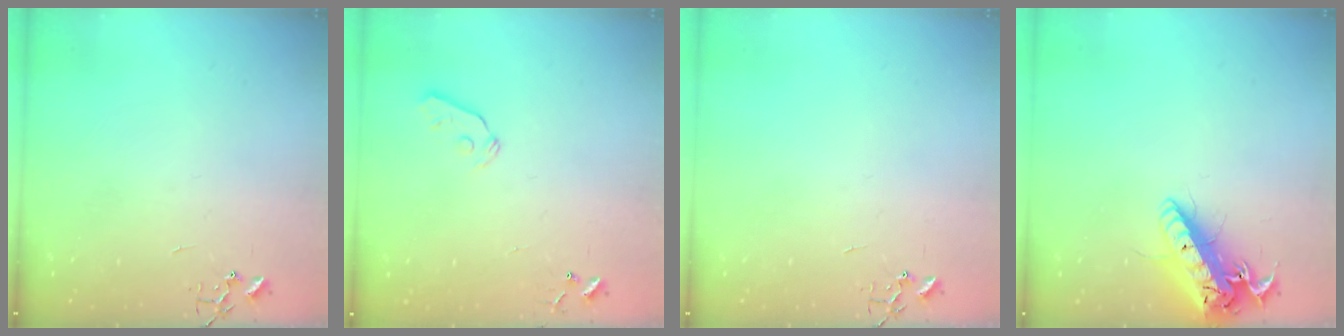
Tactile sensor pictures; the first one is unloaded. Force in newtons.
{"total": 5.2, "press": 5.2, "slide": 0.6}
{"total": 0.0}
{"total": 19.7, "press": 19.5, "slide": 2.7}